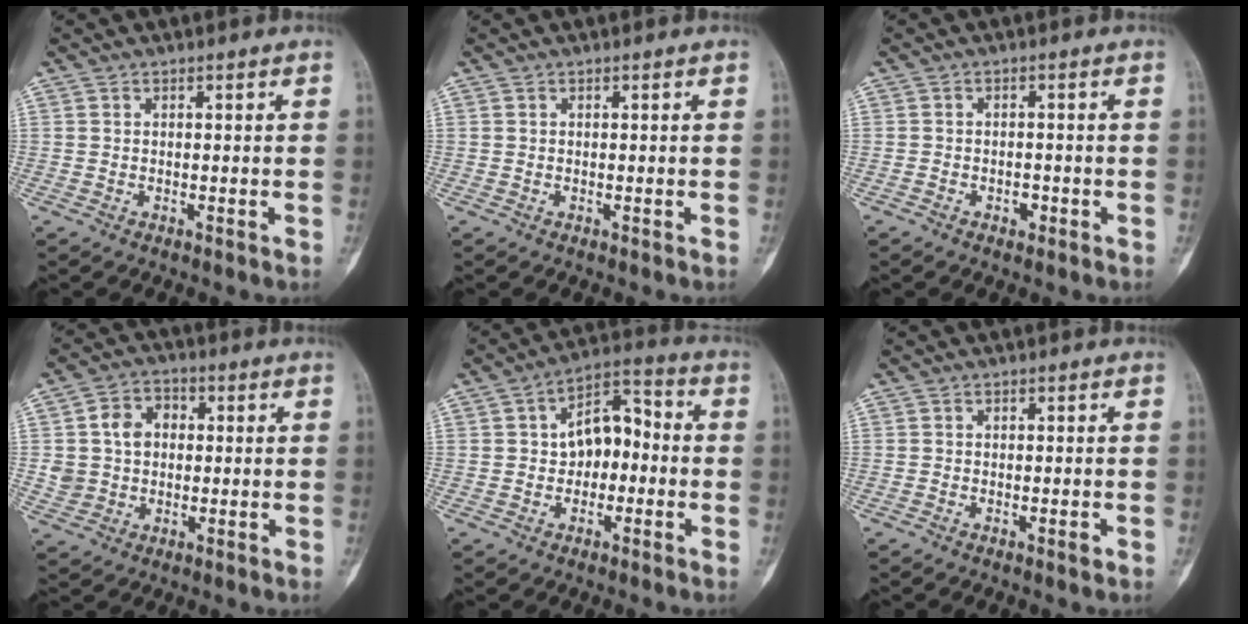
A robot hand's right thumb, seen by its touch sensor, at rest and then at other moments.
{"total": 0.0}
{"total": 1.8, "force": [-0.9, 1.3, 0.9], "torque": [-0.008, 0.008, -0.013]}
{"total": 8.6, "force": [1.0, 7.2, 4.7], "torque": [-0.057, 0.013, 0.013]}
{"total": 9.7, "force": [-0.6, 6.3, 7.3], "torque": [-0.081, 0.040, -0.023]}
{"total": 1.1, "force": [-0.6, 0.3, 0.8], "torque": [-0.014, 0.000, -0.011]}